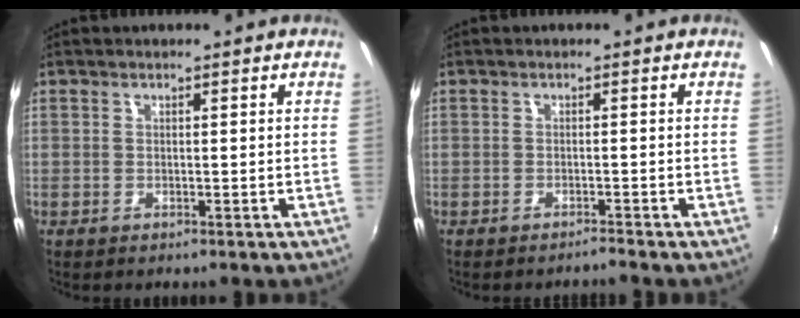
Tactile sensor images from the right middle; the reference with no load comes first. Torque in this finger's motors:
{"motor_torque": [-0.12, -0.45, -0.10, -0.02]}